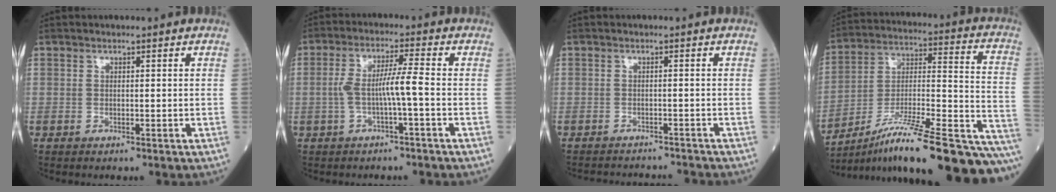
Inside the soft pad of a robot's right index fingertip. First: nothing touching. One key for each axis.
{"total": 5.7, "fx": -1.2, "fy": -0.1, "fz": 5.5, "tx": -0.113, "ty": 0.016, "tz": -0.021}
{"total": 8.0, "fx": -7.9, "fy": 0.7, "fz": 1.3, "tx": -0.013, "ty": 0.003, "tz": -0.101}
{"total": 27.2, "fx": -20.4, "fy": 2.4, "fz": 17.9, "tx": -0.199, "ty": 0.014, "tz": -0.319}